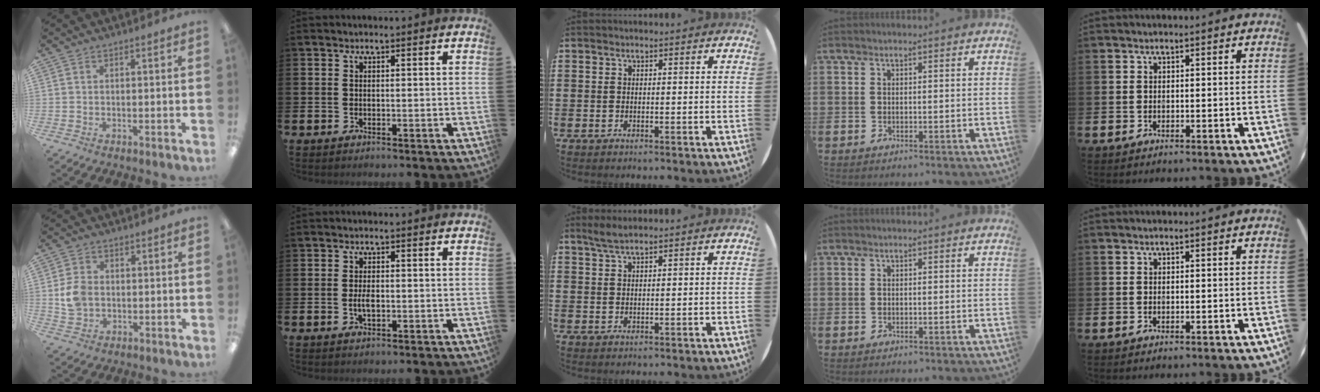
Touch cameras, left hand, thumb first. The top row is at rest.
{"thumb": {"total": 6.3, "force": [0.1, 5.0, 3.9], "torque": [-0.078, 0.006, 0.003]}, "index": {"total": 2.1, "force": [-0.3, 0.9, 1.9], "torque": [-0.030, -0.002, -0.007]}, "middle": {"total": 2.2, "force": [1.8, 0.2, 1.2], "torque": [-0.025, 0.003, 0.032]}}